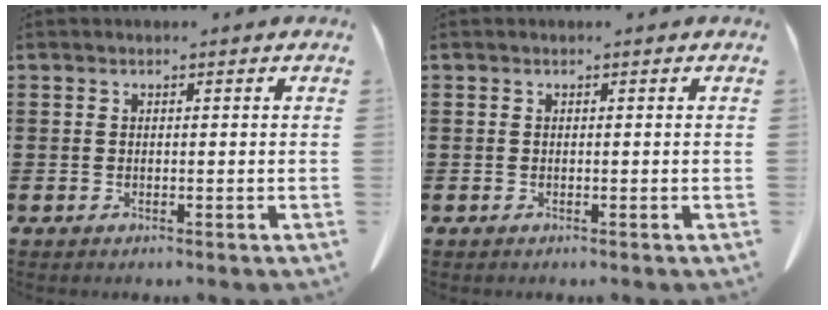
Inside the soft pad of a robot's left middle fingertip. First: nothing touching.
{"total": 0.0}